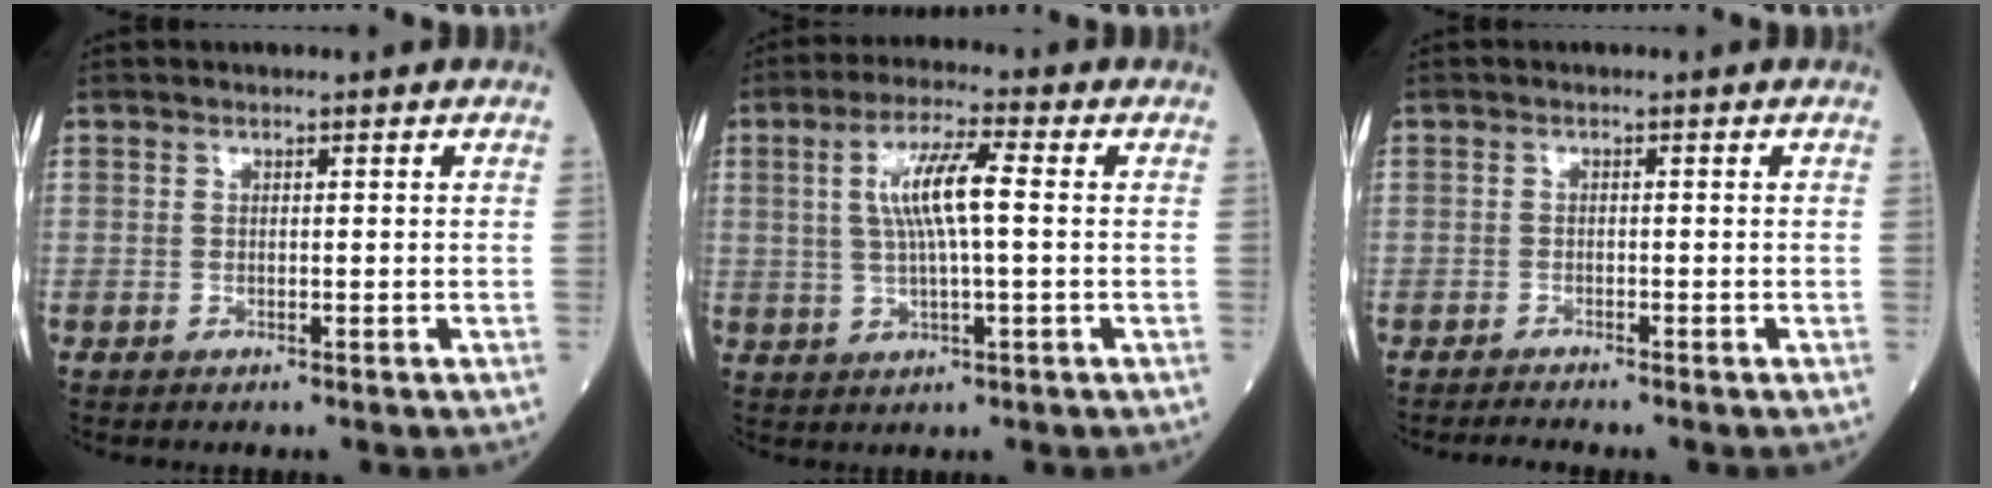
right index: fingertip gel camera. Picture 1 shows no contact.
{"total": 7.9, "force": [1.2, 0.9, 7.7], "torque": [-0.153, 0.009, 0.021]}
{"total": 1.5, "force": [-1.4, -0.4, 0.0], "torque": [-0.008, -0.007, -0.027]}